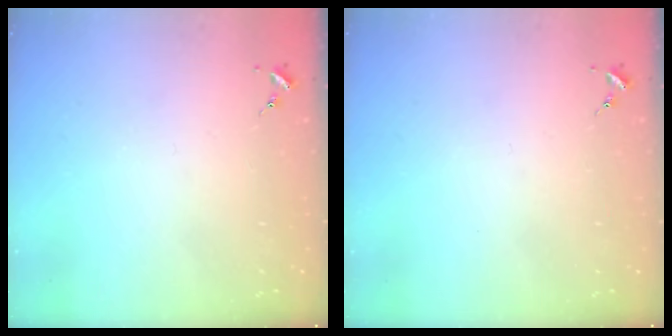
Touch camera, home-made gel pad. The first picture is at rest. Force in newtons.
{"total": 0.0}